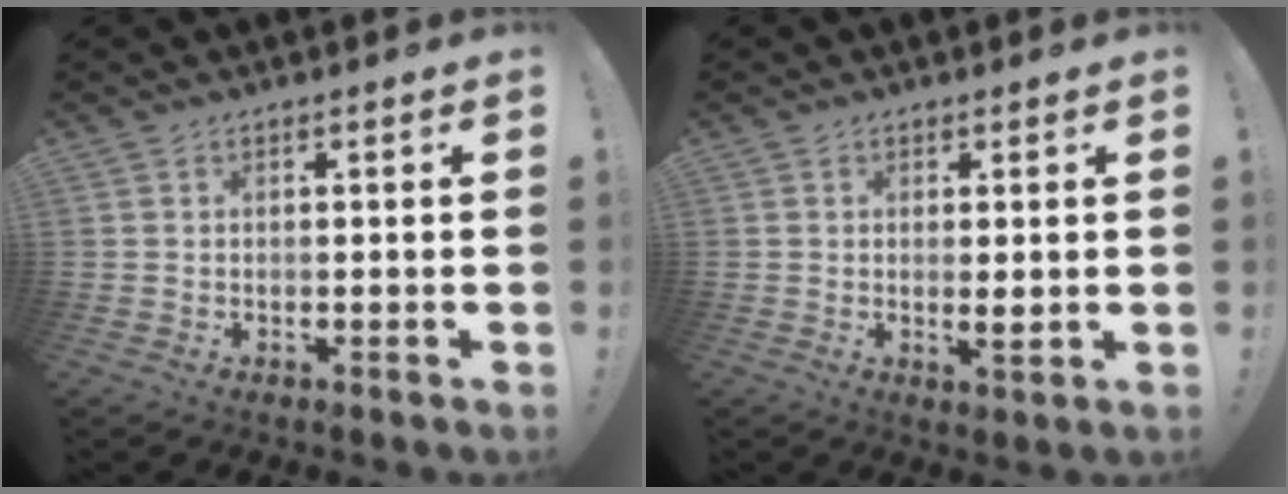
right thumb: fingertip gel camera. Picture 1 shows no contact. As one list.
[{"total": 3.0, "force": [0.4, 0.4, 2.9], "torque": [-0.032, -0.012, 0.005]}]